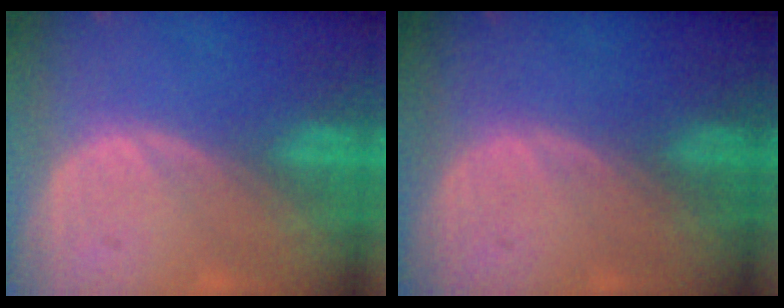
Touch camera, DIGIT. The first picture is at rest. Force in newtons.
{"total": 0.0}